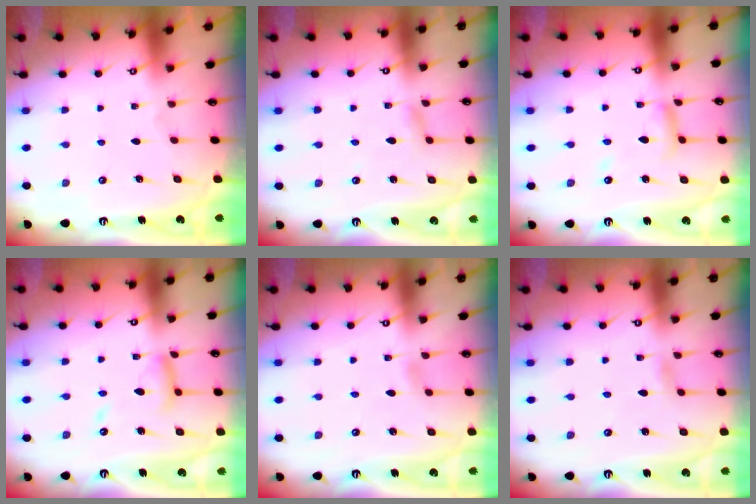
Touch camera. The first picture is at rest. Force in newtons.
{"total": 2.4, "press": 2.4, "slide": 0.3}
{"total": 8.5, "press": 8.5, "slide": 0.6}
{"total": 12.2, "press": 12.2, "slide": 1.1}
{"total": 3.8, "press": 3.8, "slide": 0.4}
{"total": 2.4, "press": 2.3, "slide": 0.3}